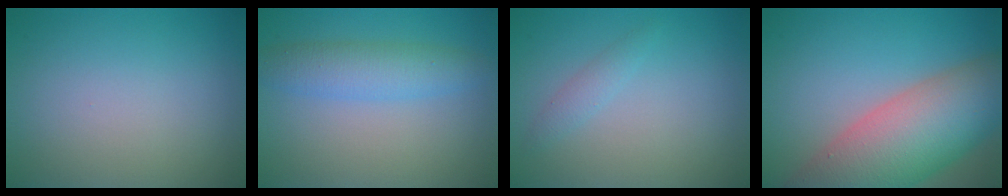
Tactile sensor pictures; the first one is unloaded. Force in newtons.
{"total": 3.7, "press": 3.7, "slide": 0.1}
{"total": 1.2, "press": 1.2, "slide": 0.0}
{"total": 11.9, "press": 11.9, "slide": 0.6}